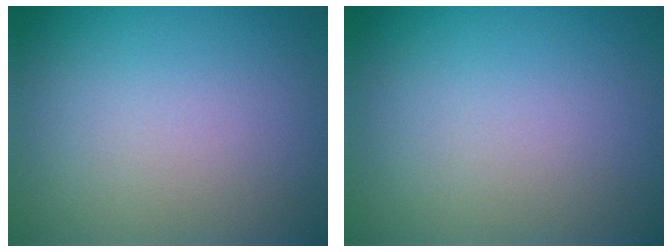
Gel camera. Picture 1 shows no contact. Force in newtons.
{"total": 0.0}